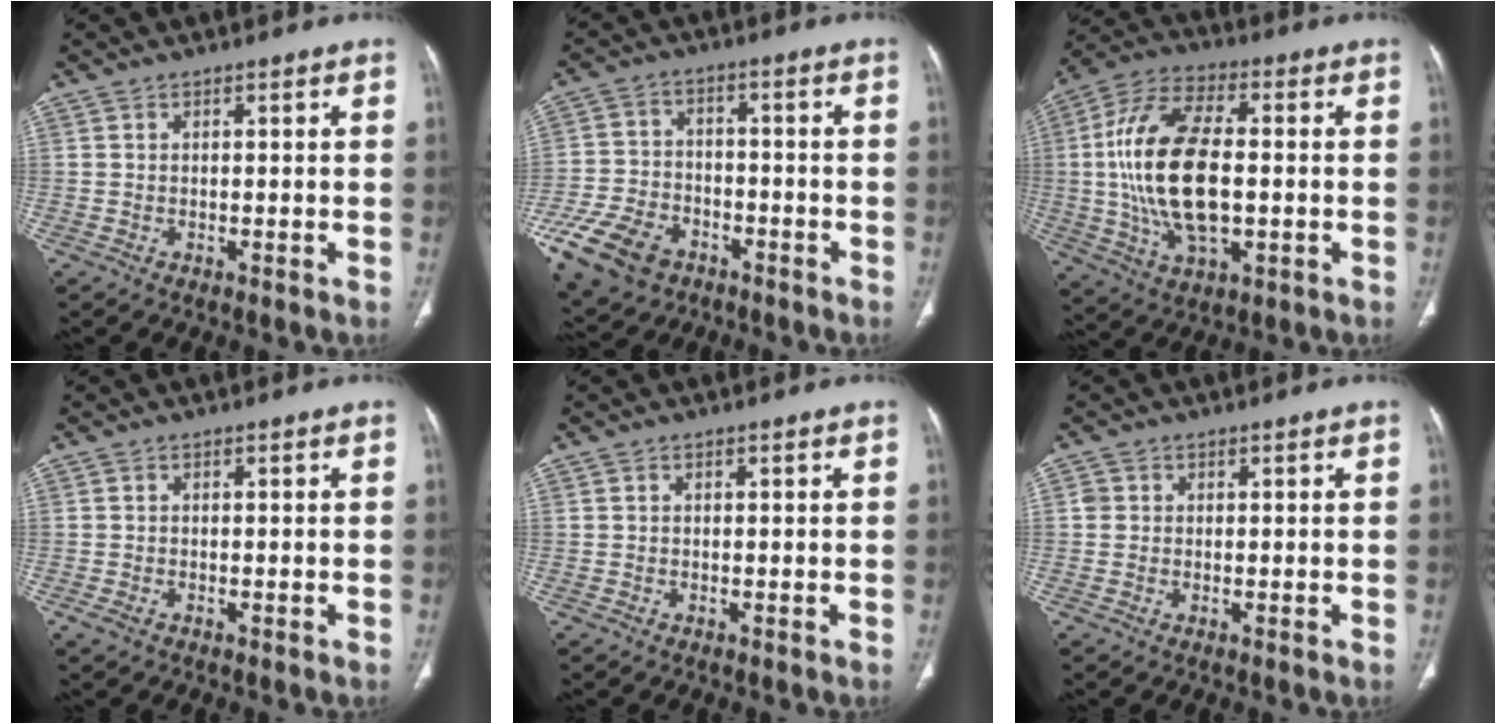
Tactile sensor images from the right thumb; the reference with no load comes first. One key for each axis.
{"total": 14.8, "fx": -7.9, "fy": 9.8, "fz": 7.6, "tx": -0.156, "ty": 0.026, "tz": -0.139}
{"total": 20.0, "fx": -0.4, "fy": 10.0, "fz": 17.3, "tx": -0.343, "ty": 0.011, "tz": -0.004}
{"total": 1.5, "fx": -0.8, "fy": 0.8, "fz": 1.0, "tx": -0.026, "ty": 0.000, "tz": -0.016}
{"total": 0.0}
{"total": 1.3, "fx": 0.1, "fy": 1.3, "fz": 0.3, "tx": 0.004, "ty": 0.004, "tz": 0.001}